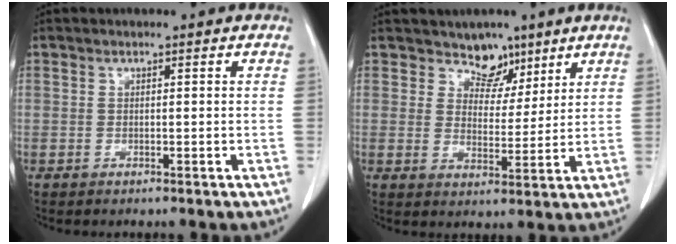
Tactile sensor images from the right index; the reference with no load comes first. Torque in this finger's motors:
{"motor_torque": [-0.05, 0.19, 0.01, -0.01]}